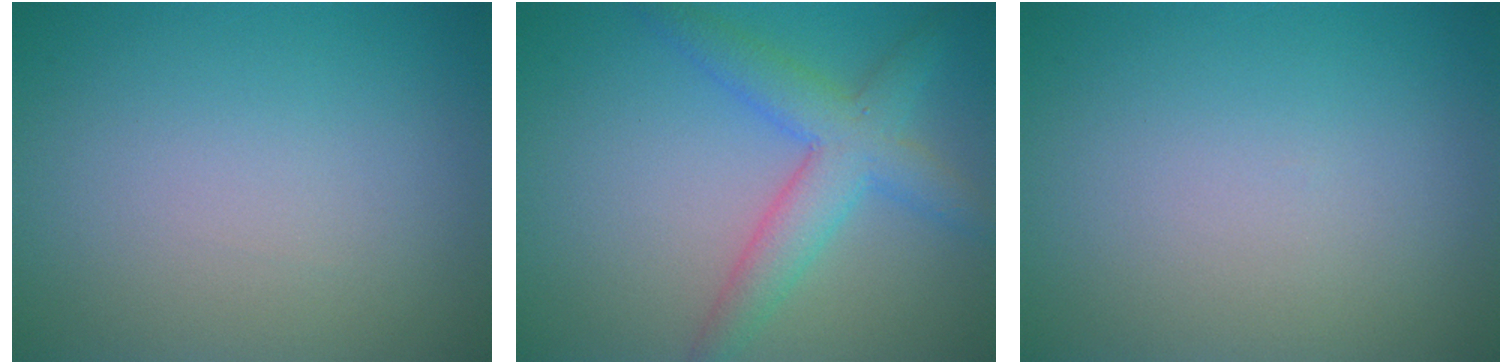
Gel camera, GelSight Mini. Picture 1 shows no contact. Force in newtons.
{"total": 4.7, "press": 4.7, "slide": 0.2}
{"total": 0.0}